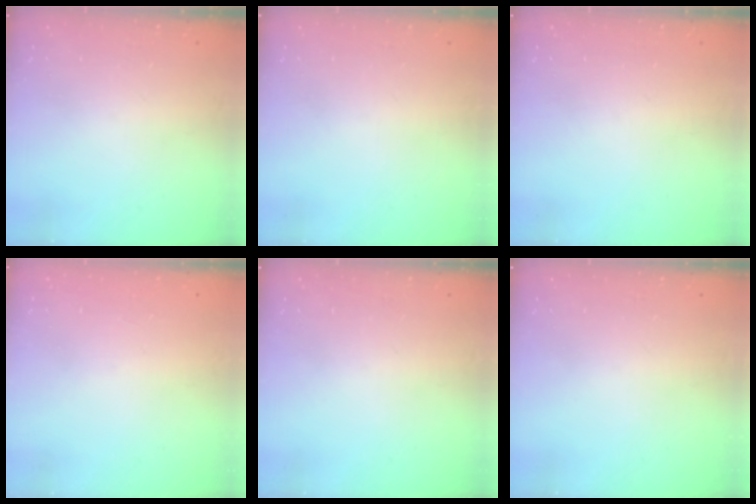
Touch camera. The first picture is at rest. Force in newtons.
{"total": 0.0}
{"total": 0.0}
{"total": 1.7, "press": 1.6, "slide": 0.2}
{"total": 0.0}
{"total": 0.0}